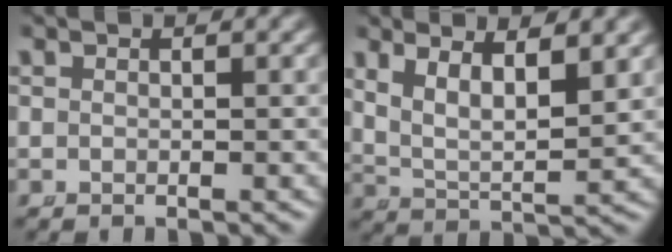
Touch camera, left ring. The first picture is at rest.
{"total": 6.1, "force": [2.2, 3.7, 4.4], "torque": [-0.089, -0.012, 0.040]}